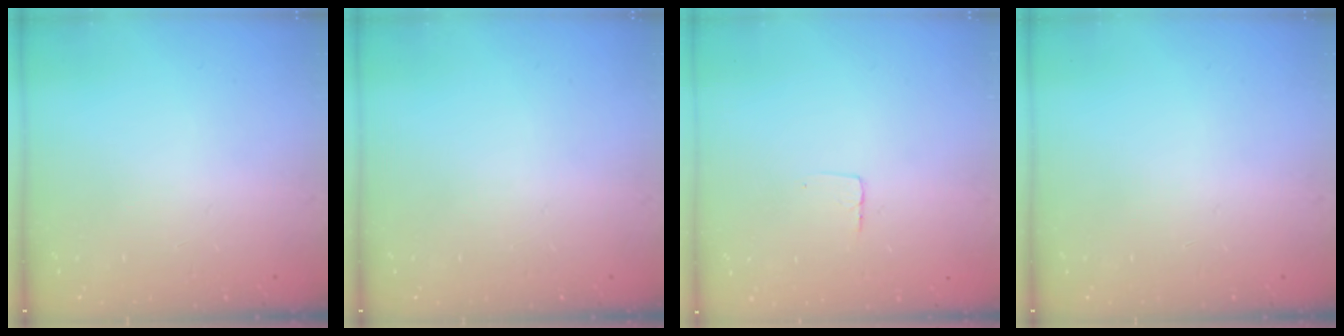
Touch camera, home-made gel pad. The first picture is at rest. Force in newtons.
{"total": 0.0}
{"total": 2.9, "press": 2.9, "slide": 0.2}
{"total": 0.0}